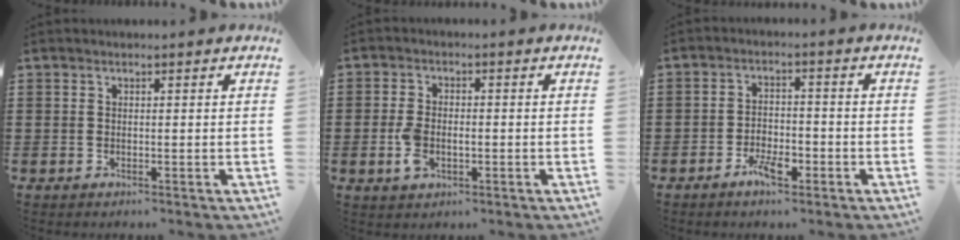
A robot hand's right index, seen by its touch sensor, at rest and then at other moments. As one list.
[{"total": 3.7, "force": [-0.9, 2.3, 2.7], "torque": [-0.066, -0.001, -0.019]}, {"total": 3.9, "force": [-2.5, 1.6, 2.6], "torque": [-0.049, 0.004, -0.047]}]